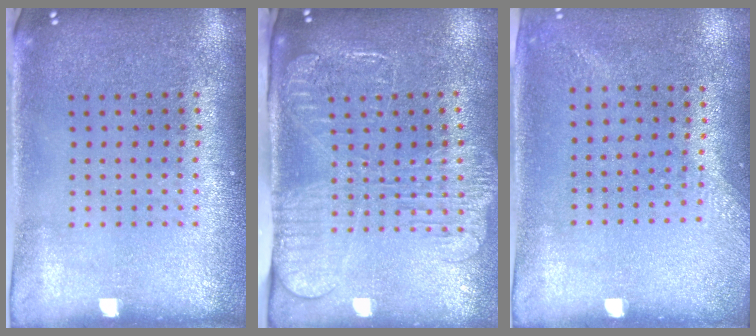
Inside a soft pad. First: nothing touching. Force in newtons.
{"total": 2.6, "press": 2.1, "slide": 1.6}
{"total": 1.4, "press": 1.1, "slide": 0.9}